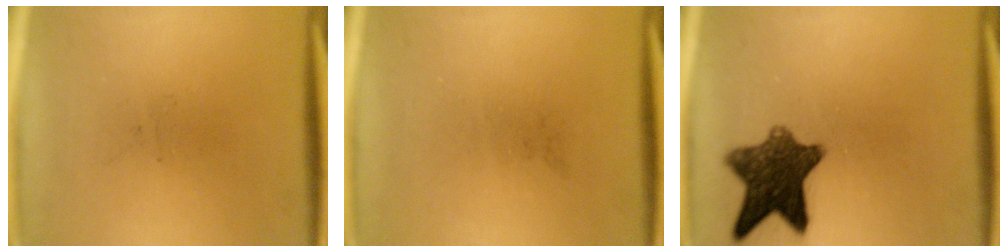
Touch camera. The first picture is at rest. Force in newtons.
{"total": 0.0}
{"total": 10.3}